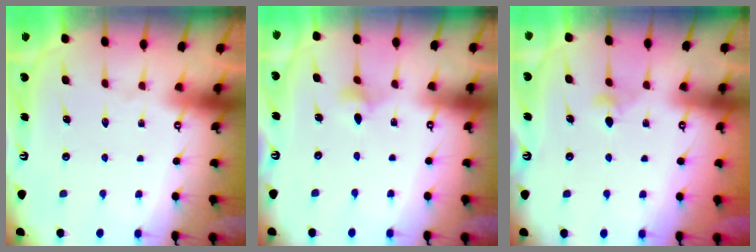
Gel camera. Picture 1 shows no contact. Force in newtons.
{"total": 3.2, "press": 3.1, "slide": 0.7}
{"total": 2.8, "press": 2.7, "slide": 0.4}